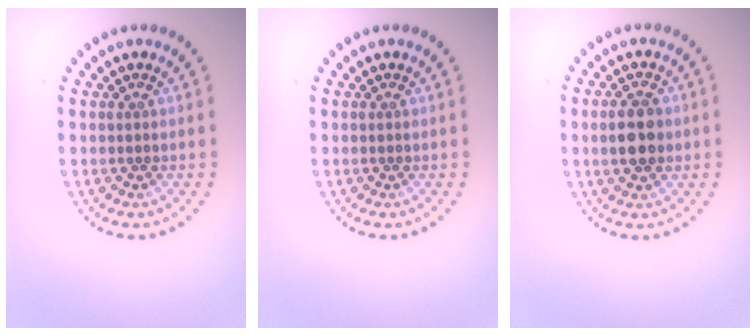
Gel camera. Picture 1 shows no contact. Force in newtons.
{"total": 0.0}
{"total": 3.6, "press": 3.6, "slide": 0.1}